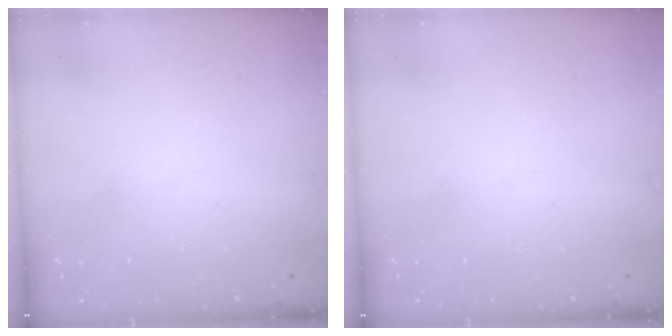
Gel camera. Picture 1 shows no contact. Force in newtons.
{"total": 0.0}